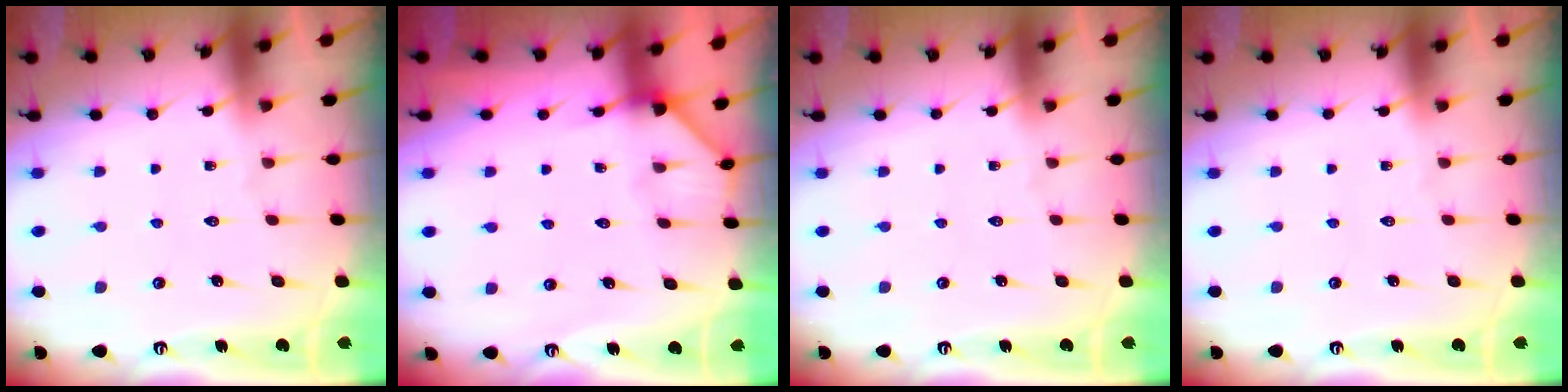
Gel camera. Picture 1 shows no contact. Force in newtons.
{"total": 3.7, "press": 3.7, "slide": 0.1}
{"total": 0.0}
{"total": 0.0}